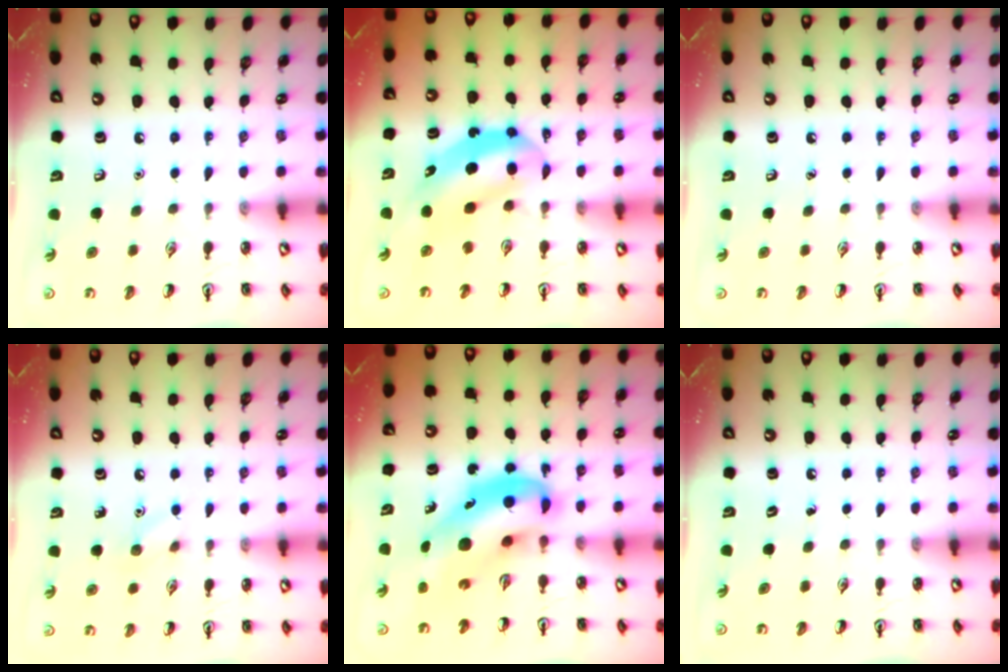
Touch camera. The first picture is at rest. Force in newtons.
{"total": 5.5, "press": 5.3, "slide": 1.4}
{"total": 0.0}
{"total": 6.1, "press": 5.8, "slide": 1.9}
{"total": 9.2, "press": 8.8, "slide": 2.6}
{"total": 0.0}